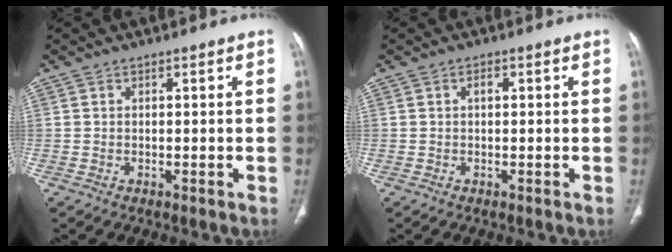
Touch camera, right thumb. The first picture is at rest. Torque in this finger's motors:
{"motor_torque": [1.47, 2.54, 0.54, -0.10, -0.02]}